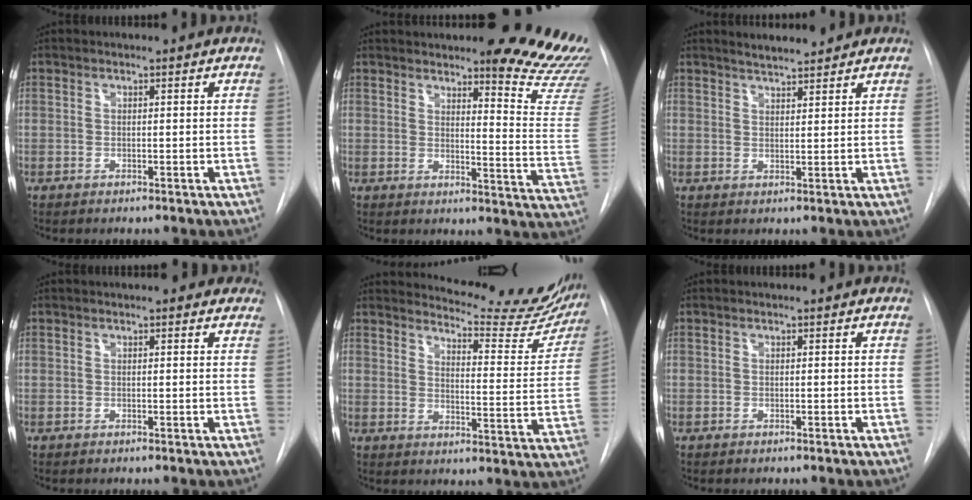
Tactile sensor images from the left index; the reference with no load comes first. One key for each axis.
{"total": 17.9, "fx": 16.5, "fy": 1.3, "fz": 6.9, "tx": -0.071, "ty": -0.111, "tz": 0.175}
{"total": 4.5, "fx": 4.2, "fy": 0.7, "fz": 1.4, "tx": -0.025, "ty": 0.013, "tz": 0.067}
{"total": 5.5, "fx": 4.8, "fy": 1.5, "fz": 2.3, "tx": -0.023, "ty": 0.012, "tz": 0.045}
{"total": 18.5, "fx": 17.5, "fy": 3.1, "fz": 5.1, "tx": -0.056, "ty": -0.085, "tz": 0.195}
{"total": 0.0}